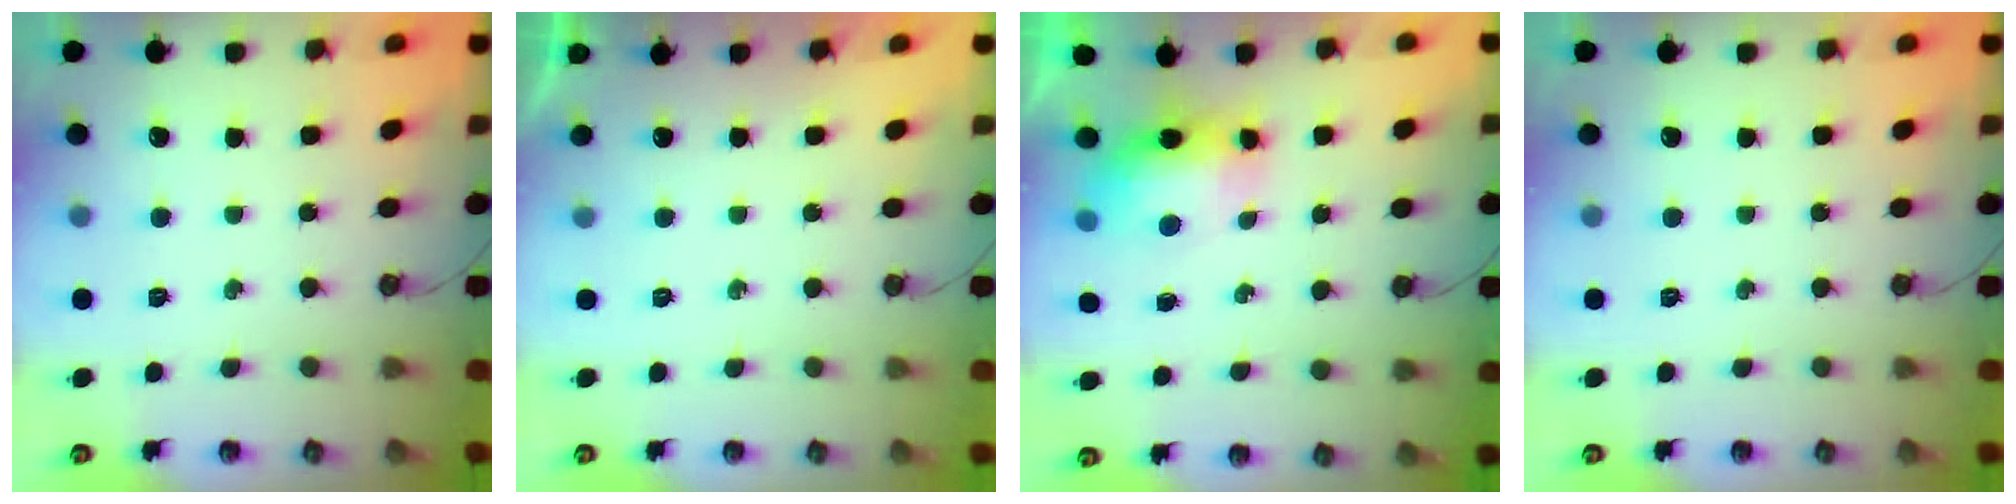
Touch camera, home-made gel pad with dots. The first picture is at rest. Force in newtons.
{"total": 0.0}
{"total": 8.0, "press": 7.9, "slide": 0.9}
{"total": 0.0}